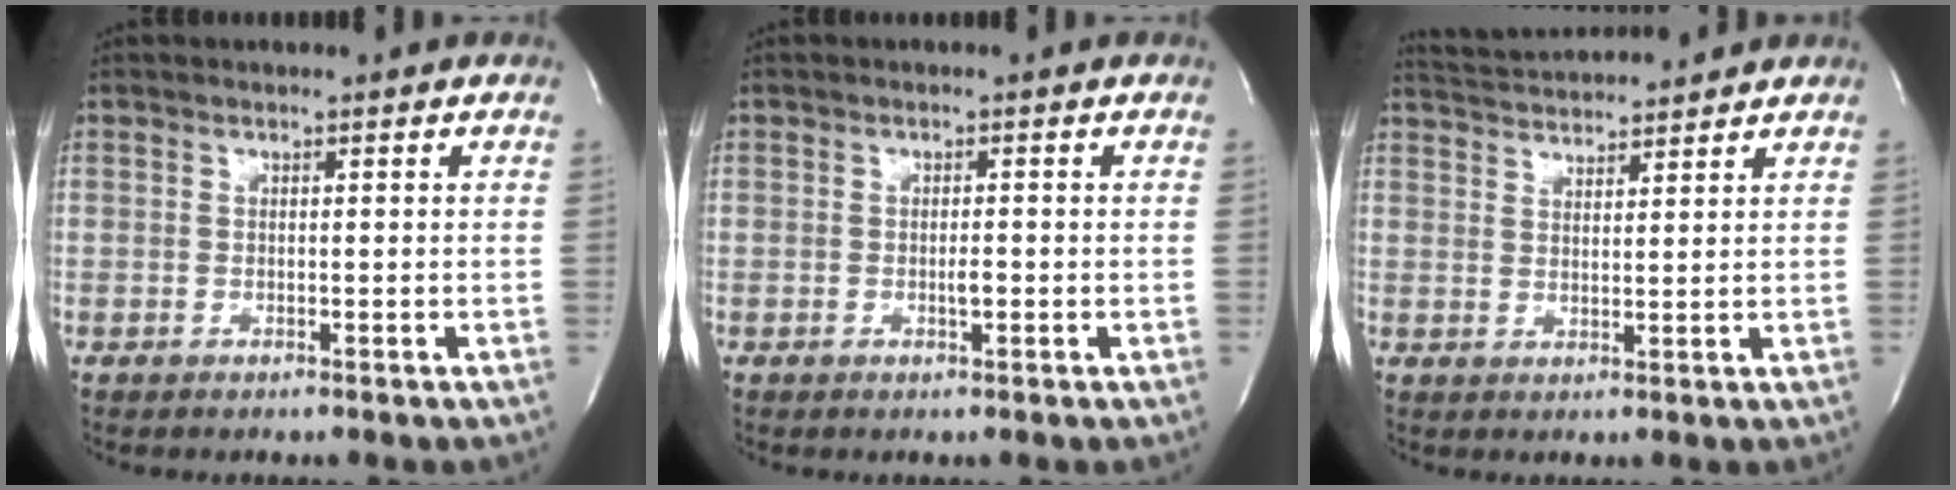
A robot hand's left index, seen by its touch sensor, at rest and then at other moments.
{"total": 1.3, "force": [-0.5, 0.3, 1.1], "torque": [-0.023, -0.001, -0.007]}
{"total": 8.1, "force": [8.0, -0.1, 1.7], "torque": [-0.043, 0.024, 0.130]}